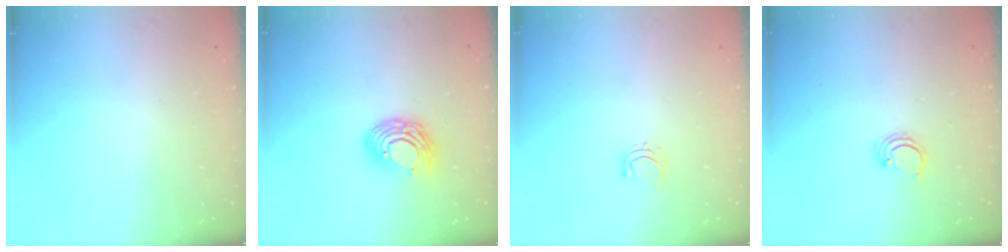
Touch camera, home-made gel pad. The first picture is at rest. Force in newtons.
{"total": 11.0, "press": 10.9, "slide": 1.1}
{"total": 4.8, "press": 4.7, "slide": 0.7}
{"total": 2.5, "press": 2.5, "slide": 0.2}